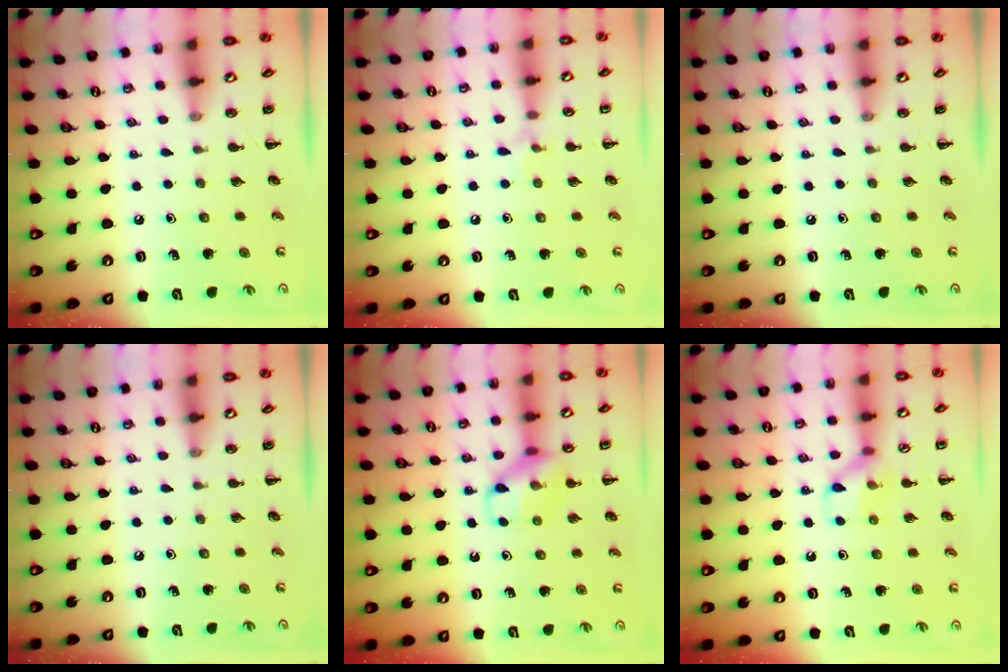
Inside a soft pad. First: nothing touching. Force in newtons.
{"total": 4.0, "press": 3.7, "slide": 1.5}
{"total": 0.0}
{"total": 0.0}
{"total": 12.7, "press": 12.6, "slide": 1.1}
{"total": 8.3, "press": 8.3, "slide": 0.6}